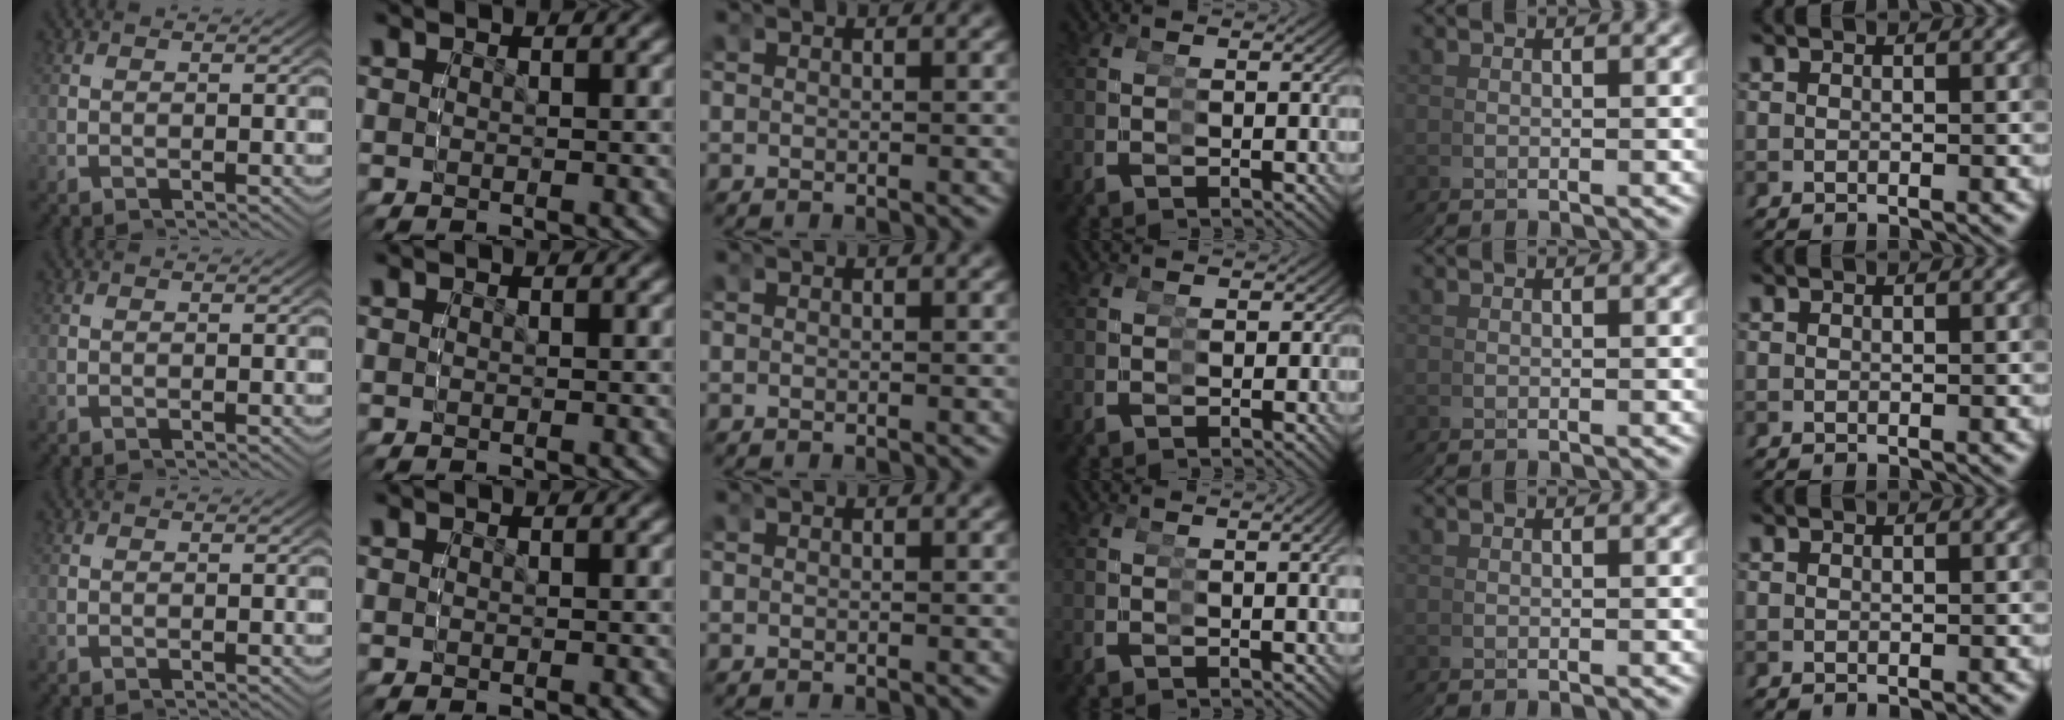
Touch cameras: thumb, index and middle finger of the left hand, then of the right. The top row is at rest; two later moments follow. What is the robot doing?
{"motion": "grasp_and_lifting", "object": "cup"}